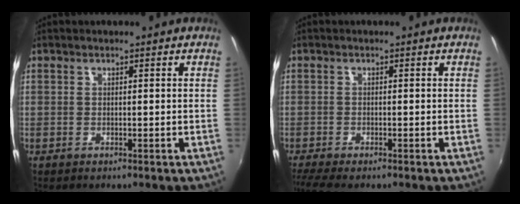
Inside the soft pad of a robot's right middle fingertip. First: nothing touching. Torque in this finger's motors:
{"motor_torque": [0.95, -1.09, 0.08, 0.07]}